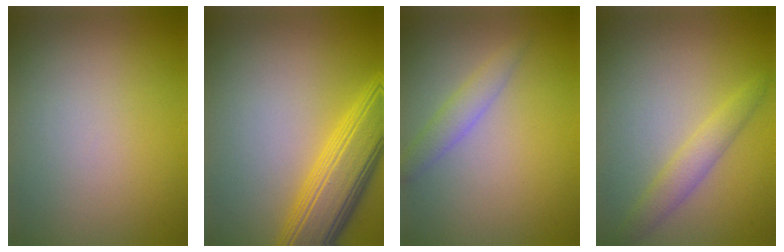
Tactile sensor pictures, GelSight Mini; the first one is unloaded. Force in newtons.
{"total": 6.8, "press": 6.8, "slide": 0.2}
{"total": 2.0, "press": 2.0, "slide": 0.0}
{"total": 2.2, "press": 2.2, "slide": 0.1}